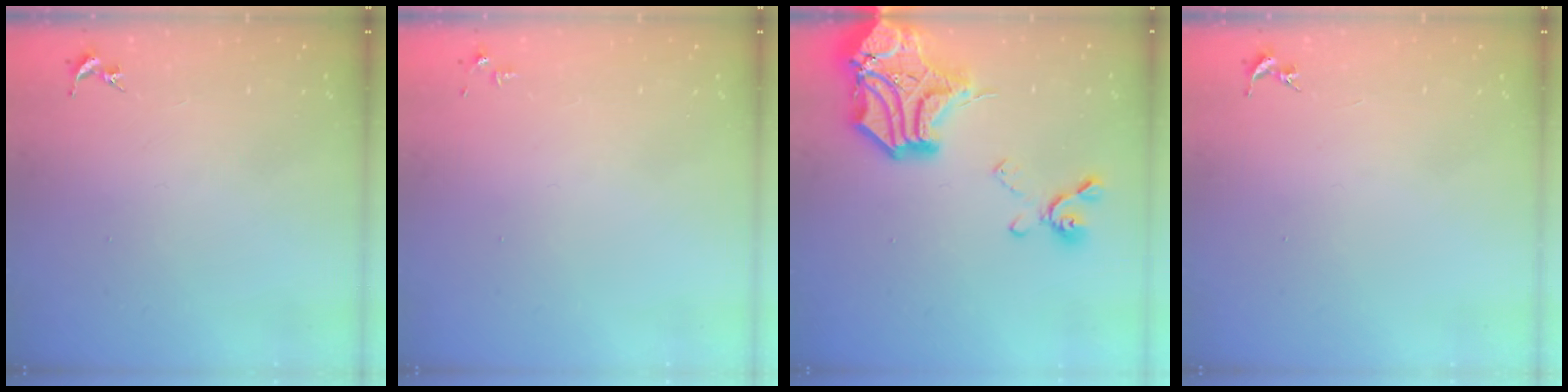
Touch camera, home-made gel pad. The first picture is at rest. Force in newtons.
{"total": 2.8, "press": 2.8, "slide": 0.4}
{"total": 22.5, "press": 22.3, "slide": 2.7}
{"total": 0.0}